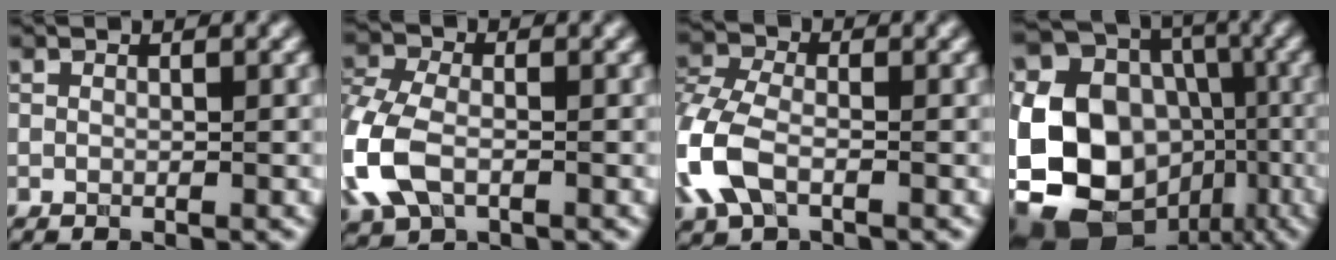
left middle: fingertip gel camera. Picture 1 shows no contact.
{"total": 6.3, "force": [-2.2, 4.1, 4.3], "torque": [-0.127, -0.004, -0.049]}
{"total": 5.5, "force": [-2.3, 3.2, 3.8], "torque": [-0.117, 0.001, -0.051]}
{"total": 16.0, "force": [-4.2, 13.3, 8.0], "torque": [-0.172, -0.006, -0.078]}